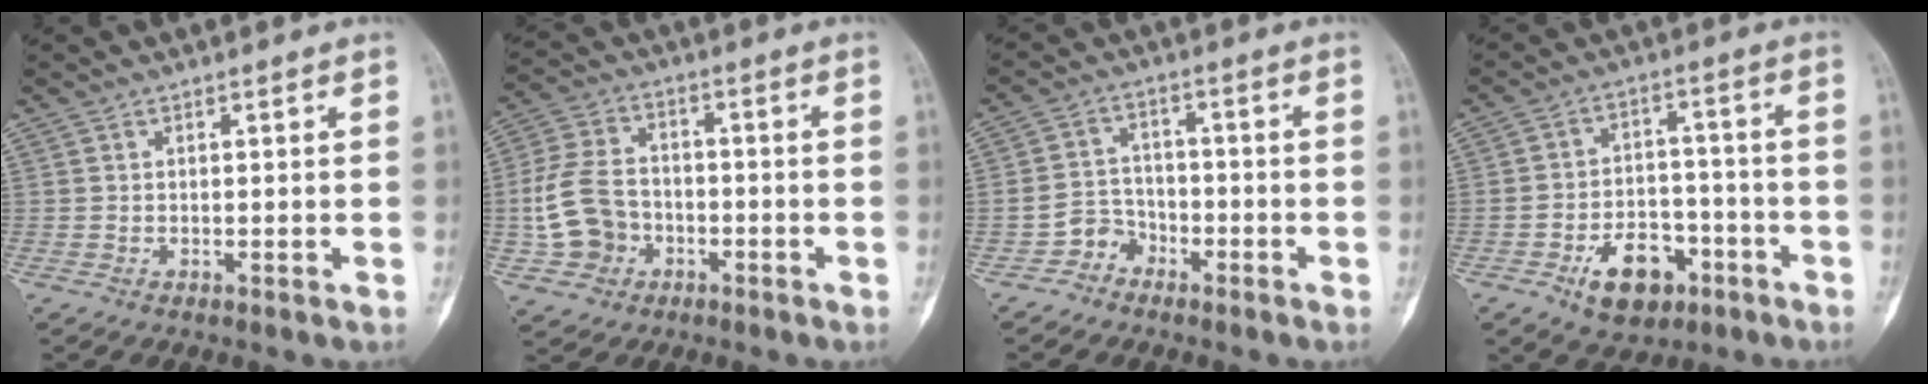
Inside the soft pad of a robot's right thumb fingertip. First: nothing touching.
{"total": 11.4, "force": [-2.8, 9.1, 6.3], "torque": [-0.110, 0.026, -0.054]}
{"total": 4.9, "force": [-3.2, 3.6, 0.5], "torque": [0.022, 0.031, -0.063]}
{"total": 11.2, "force": [-5.7, 7.1, 6.4], "torque": [-0.067, 0.039, -0.084]}